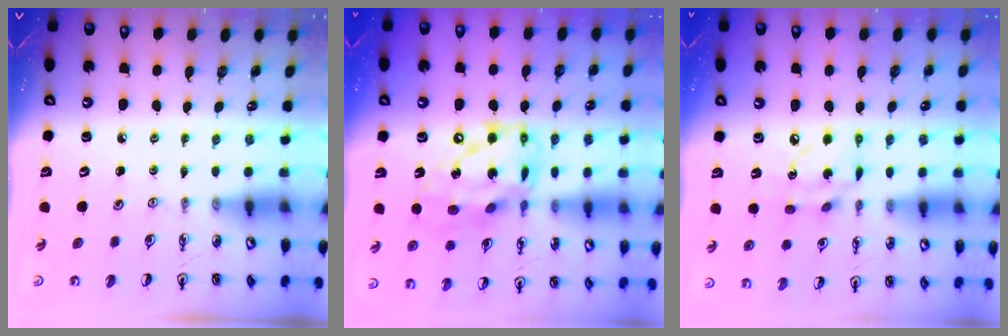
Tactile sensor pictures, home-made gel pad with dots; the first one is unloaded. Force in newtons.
{"total": 20.3, "press": 20.2, "slide": 1.6}
{"total": 9.8, "press": 9.8, "slide": 0.6}